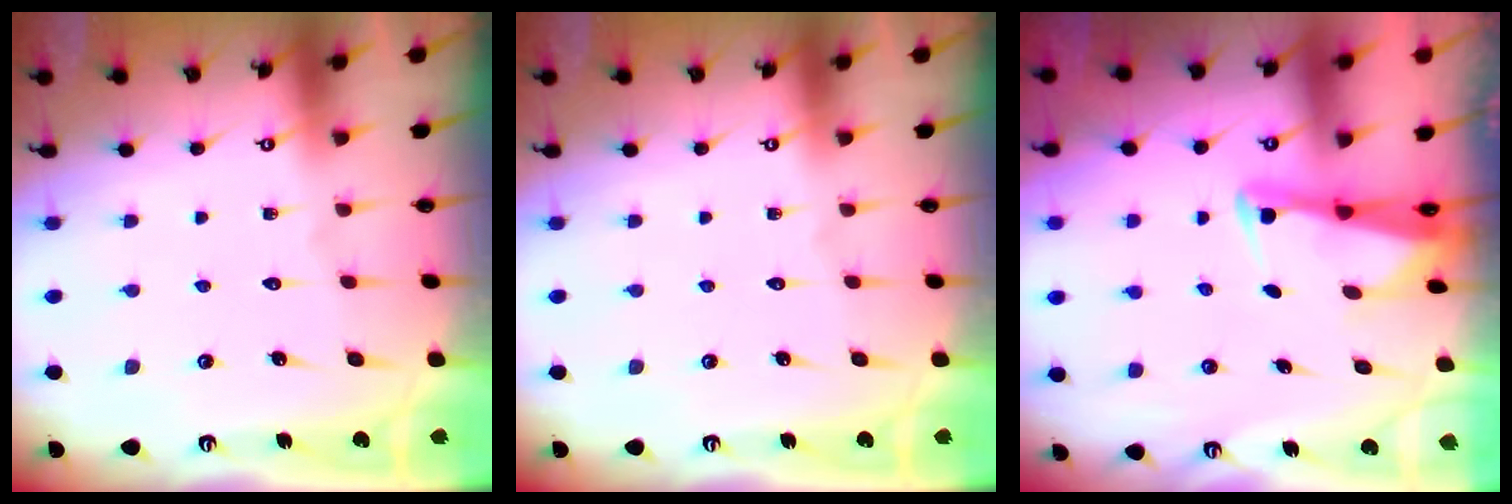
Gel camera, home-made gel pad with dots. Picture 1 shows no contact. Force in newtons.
{"total": 0.0}
{"total": 2.4, "press": 2.4, "slide": 0.5}